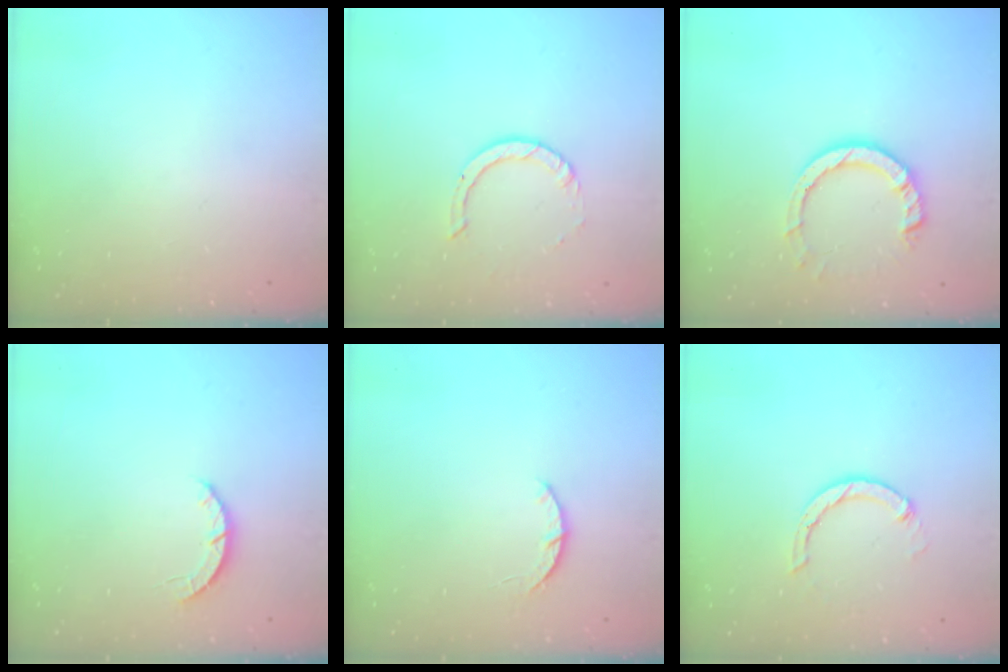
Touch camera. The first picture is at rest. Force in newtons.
{"total": 3.5, "press": 3.5, "slide": 0.4}
{"total": 9.7, "press": 9.7, "slide": 1.1}
{"total": 2.8, "press": 2.8, "slide": 0.4}
{"total": 2.9, "press": 2.8, "slide": 0.5}
{"total": 4.4, "press": 4.3, "slide": 0.5}